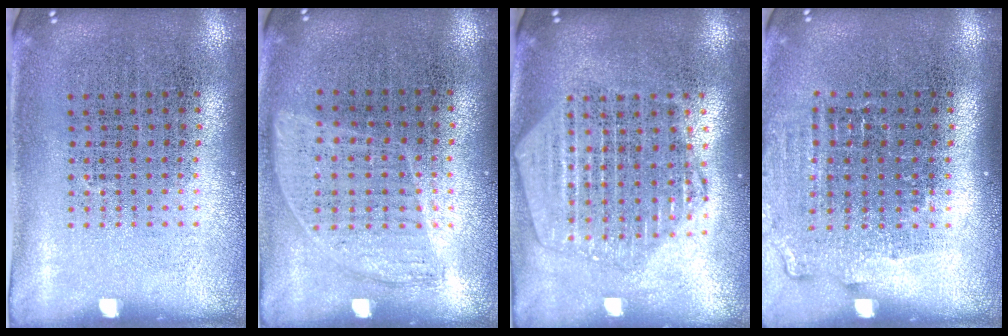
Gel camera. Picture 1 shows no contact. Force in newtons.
{"total": 0.9, "press": 0.7, "slide": 0.4}
{"total": 2.2, "press": 1.9, "slide": 0.9}
{"total": 1.3, "press": 1.1, "slide": 0.6}